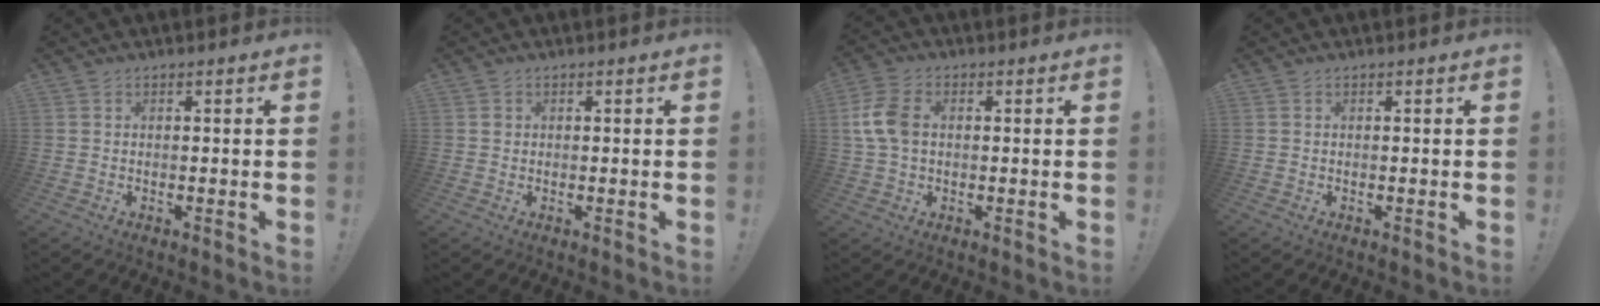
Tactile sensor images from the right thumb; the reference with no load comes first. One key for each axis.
{"total": 0.7, "fx": 0.2, "fy": 0.6, "fz": 0.1, "tx": 0.006, "ty": 0.001, "tz": 0.002}
{"total": 8.6, "fx": 0.7, "fy": 5.8, "fz": 6.3, "tx": -0.138, "ty": 0.004, "tz": 0.014}
{"total": 0.0}